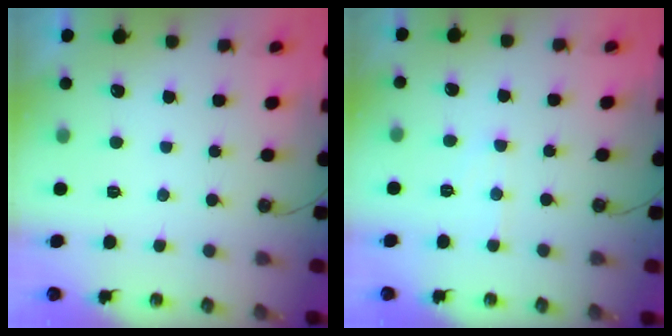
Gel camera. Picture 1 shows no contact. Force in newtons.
{"total": 5.4, "press": 5.4, "slide": 0.6}